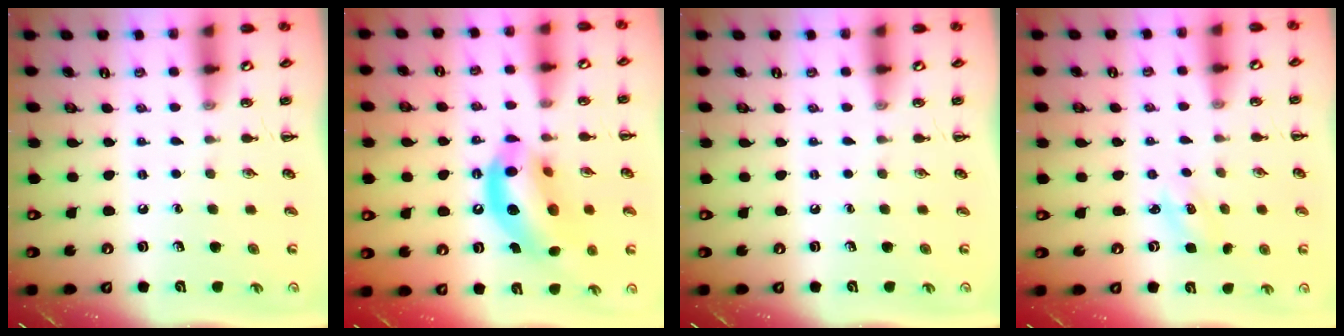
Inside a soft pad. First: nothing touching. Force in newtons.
{"total": 16.1, "press": 15.5, "slide": 4.4}
{"total": 0.0}
{"total": 2.2, "press": 2.1, "slide": 0.6}